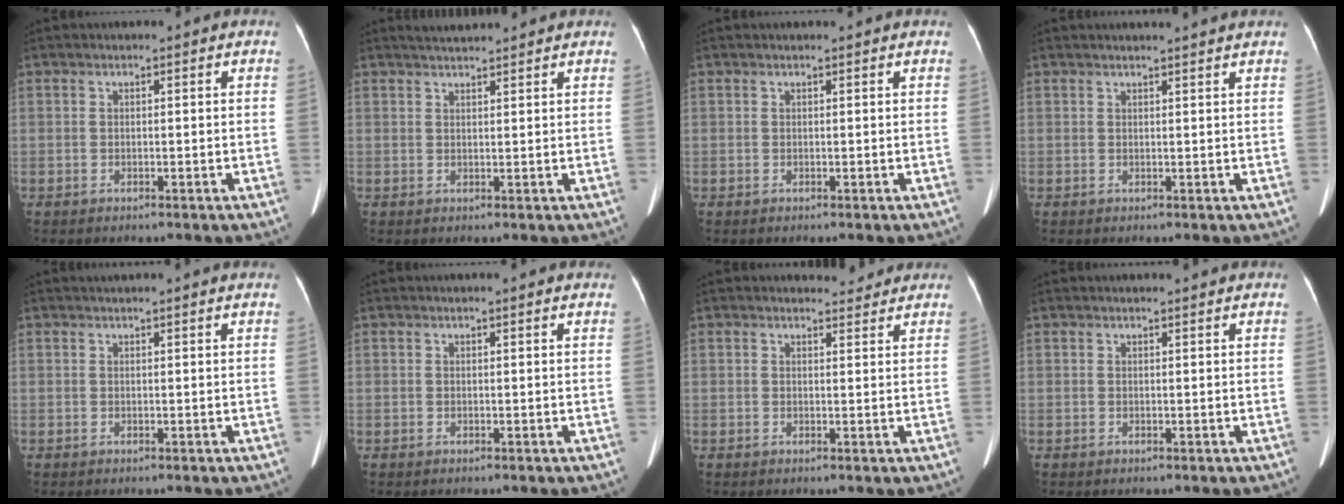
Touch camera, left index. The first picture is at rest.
{"total": 3.7, "force": [3.5, 0.2, 1.1], "torque": [-0.022, 0.027, 0.058]}
{"total": 0.8, "force": [0.8, 0.1, 0.2], "torque": [-0.008, 0.008, 0.010]}
{"total": 3.4, "force": [3.2, -0.5, 1.1], "torque": [-0.014, 0.007, 0.037]}
{"total": 3.6, "force": [3.3, -0.5, 1.4], "torque": [-0.015, 0.022, 0.040]}
{"total": 2.2, "force": [2.0, 0.2, 0.9], "torque": [-0.012, 0.012, 0.019]}
{"total": 2.6, "force": [2.5, 0.6, -0.1], "torque": [-0.002, -0.003, 0.028]}
{"total": 2.1, "force": [2.1, -0.1, 0.5], "torque": [-0.008, 0.012, 0.026]}